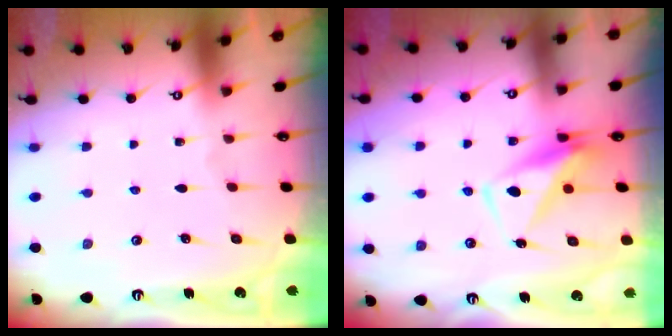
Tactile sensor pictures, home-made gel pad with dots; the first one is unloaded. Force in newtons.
{"total": 7.4, "press": 7.2, "slide": 1.5}